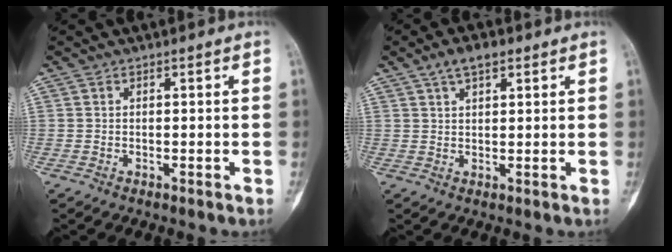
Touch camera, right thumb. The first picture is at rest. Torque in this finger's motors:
{"motor_torque": [0.06, 0.19, 0.28, -0.28, 0.17]}